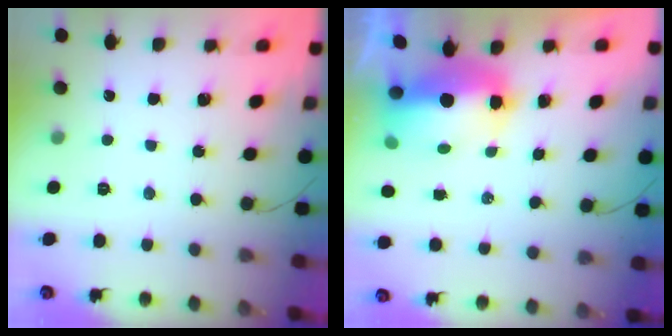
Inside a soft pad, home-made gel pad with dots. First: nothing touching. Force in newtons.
{"total": 10.7, "press": 10.5, "slide": 2.0}